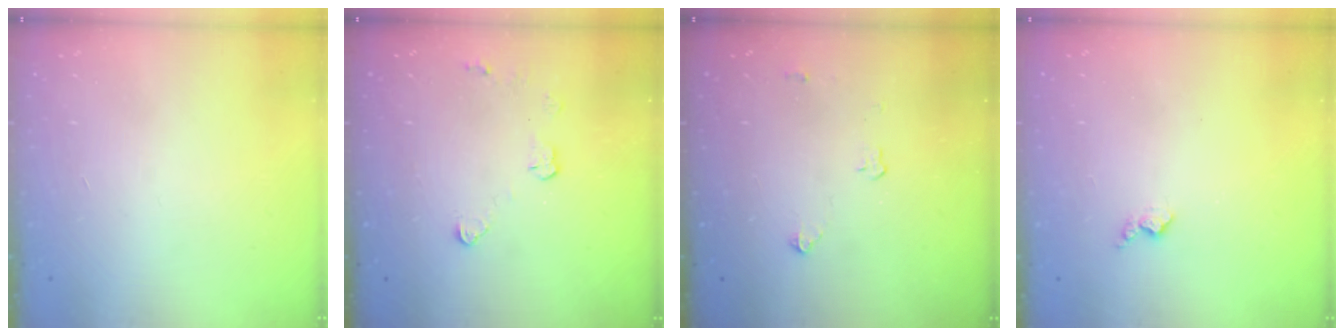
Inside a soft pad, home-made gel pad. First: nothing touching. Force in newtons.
{"total": 4.1, "press": 4.1, "slide": 0.4}
{"total": 2.6, "press": 2.6, "slide": 0.4}
{"total": 2.9, "press": 2.9, "slide": 0.5}